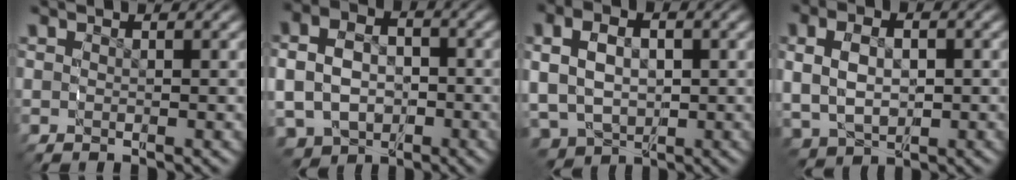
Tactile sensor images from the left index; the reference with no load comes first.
{"total": 9.8, "force": [-2.5, 8.5, 4.2], "torque": [-0.094, -0.042, -0.034]}
{"total": 9.3, "force": [-1.7, 7.9, 4.6], "torque": [-0.107, -0.043, -0.010]}
{"total": 6.1, "force": [0.2, 4.8, 3.7], "torque": [-0.091, -0.017, 0.018]}